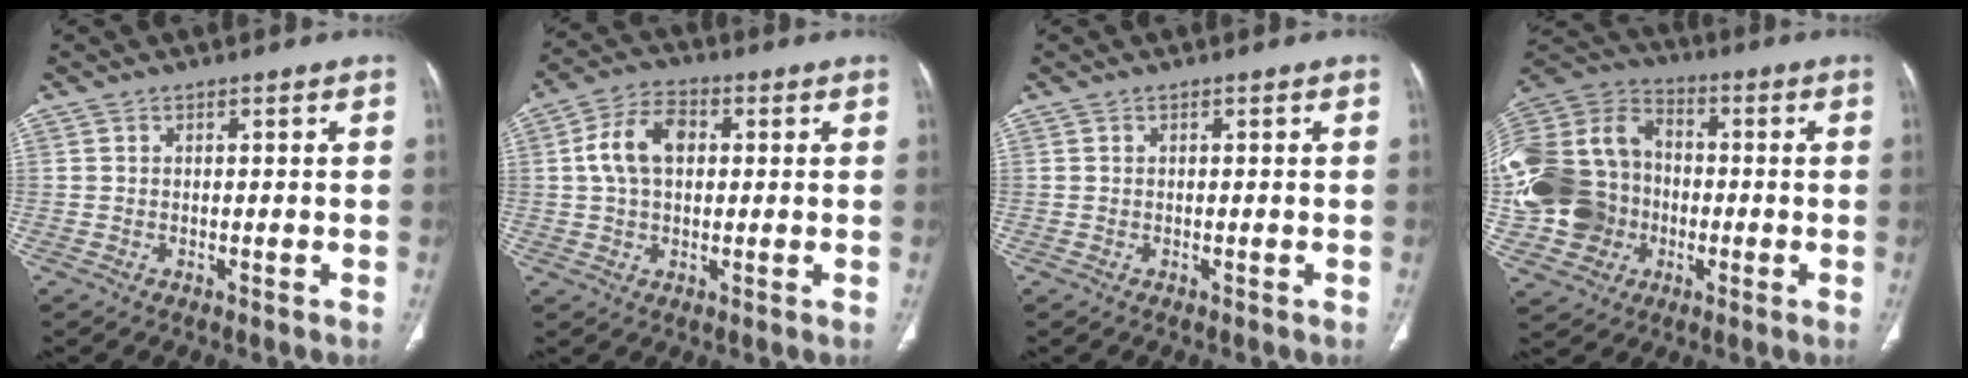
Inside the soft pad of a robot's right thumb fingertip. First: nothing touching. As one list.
[{"total": 9.1, "force": [1.5, 5.9, 6.8], "torque": [-0.125, 0.019, 0.024]}, {"total": 0.0}, {"total": 27.3, "force": [-3.3, 22.9, 14.4], "torque": [-0.338, 0.063, -0.057]}]